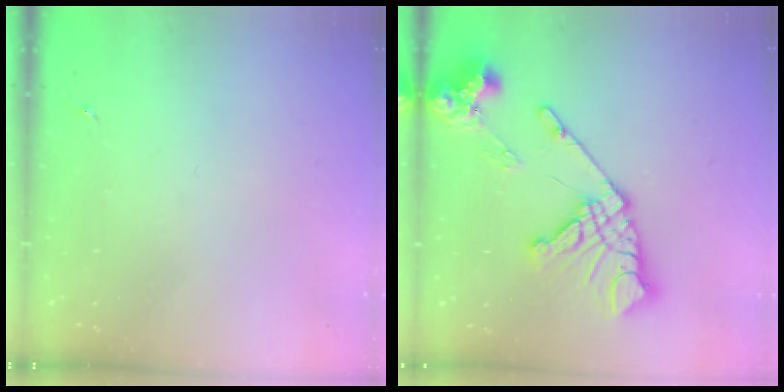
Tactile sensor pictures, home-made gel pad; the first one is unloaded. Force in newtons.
{"total": 20.4, "press": 20.3, "slide": 2.5}